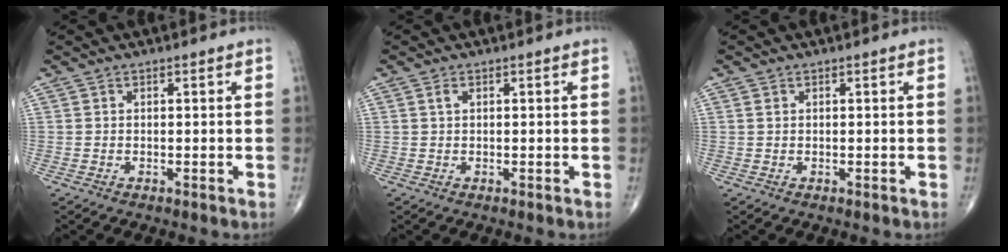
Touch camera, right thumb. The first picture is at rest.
{"total": 1.3, "force": [0.5, 0.7, 1.0], "torque": [-0.019, 0.005, 0.010]}
{"total": 0.5, "force": [0.2, 0.4, 0.3], "torque": [-0.003, 0.002, 0.005]}